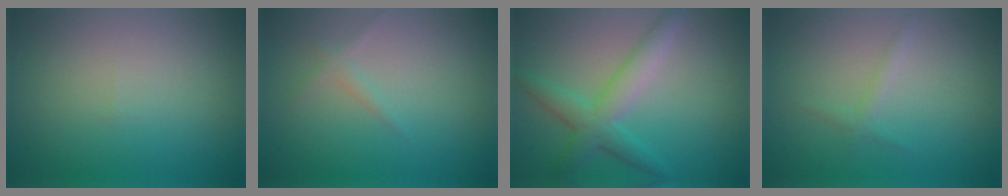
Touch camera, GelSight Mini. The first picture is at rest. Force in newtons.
{"total": 1.0, "press": 1.0, "slide": 0.0}
{"total": 3.9, "press": 3.9, "slide": 0.1}
{"total": 1.0, "press": 1.0, "slide": 0.1}